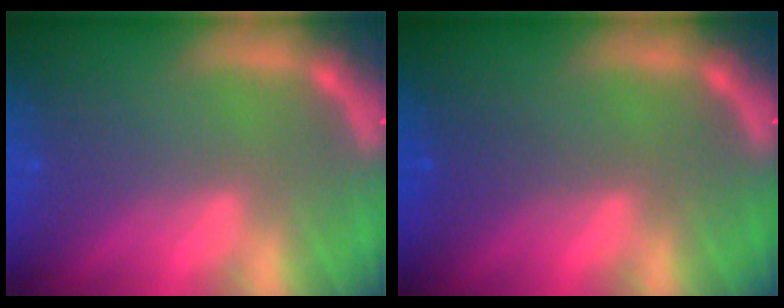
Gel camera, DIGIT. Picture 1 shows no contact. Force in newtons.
{"total": 1.0}